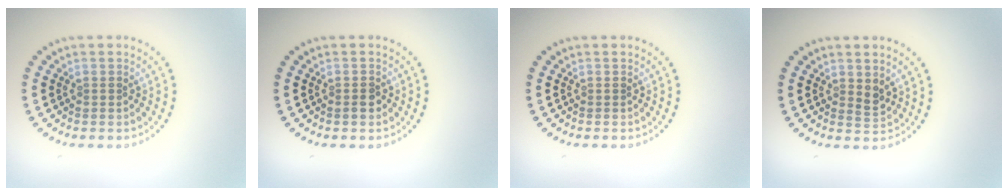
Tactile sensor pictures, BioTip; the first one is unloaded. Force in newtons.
{"total": 1.3, "press": 1.2, "slide": 0.4}
{"total": 0.0}
{"total": 1.2, "press": 1.0, "slide": 0.5}